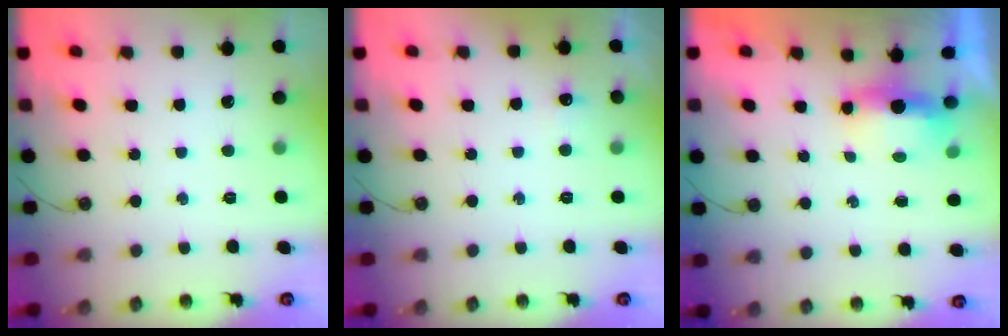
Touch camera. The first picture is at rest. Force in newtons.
{"total": 4.1, "press": 4.0, "slide": 0.6}
{"total": 5.0, "press": 4.9, "slide": 1.2}